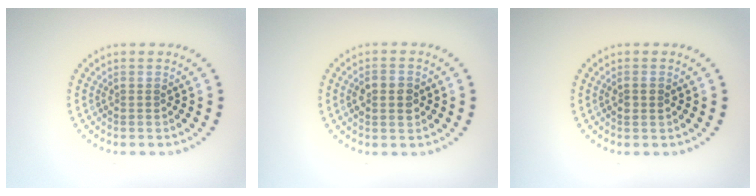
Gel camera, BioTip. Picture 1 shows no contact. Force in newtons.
{"total": 3.0, "press": 3.0, "slide": 0.2}
{"total": 1.1, "press": 1.0, "slide": 0.3}